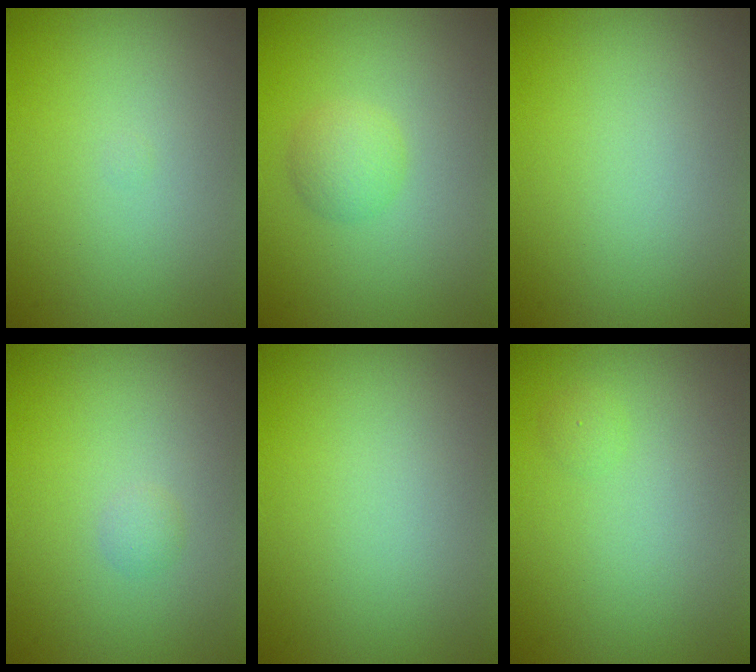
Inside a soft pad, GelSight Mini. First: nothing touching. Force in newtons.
{"total": 1.9, "press": 1.9, "slide": 0.1}
{"total": 0.0}
{"total": 0.7, "press": 0.7, "slide": 0.1}
{"total": 0.0}
{"total": 0.6, "press": 0.6, "slide": 0.0}